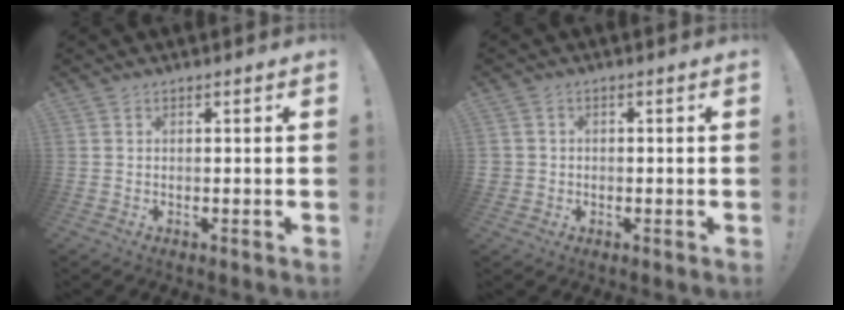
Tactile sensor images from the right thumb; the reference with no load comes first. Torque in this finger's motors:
{"motor_torque": [0.46, 0.81, 0.46, -0.51, 0.02]}